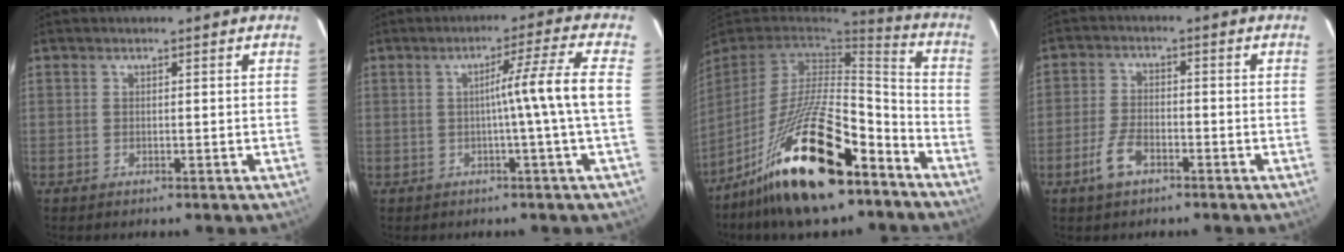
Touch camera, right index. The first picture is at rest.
{"total": 7.3, "force": [-0.4, -2.4, 6.9], "torque": [-0.100, 0.009, -0.002]}
{"total": 24.2, "force": [-15.4, 5.9, 17.7], "torque": [-0.336, -0.020, -0.268]}
{"total": 4.9, "force": [-2.8, 2.2, 3.3], "torque": [-0.075, 0.000, -0.053]}